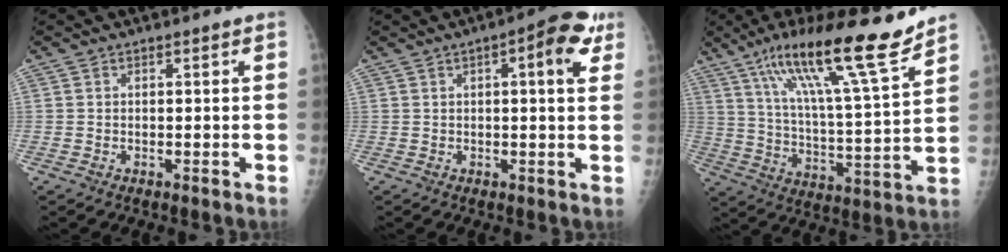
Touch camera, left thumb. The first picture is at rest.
{"total": 8.0, "force": [3.2, 2.4, 7.0], "torque": [-0.082, 0.004, 0.034]}
{"total": 20.3, "force": [14.4, 1.6, 14.3], "torque": [-0.222, -0.061, 0.242]}